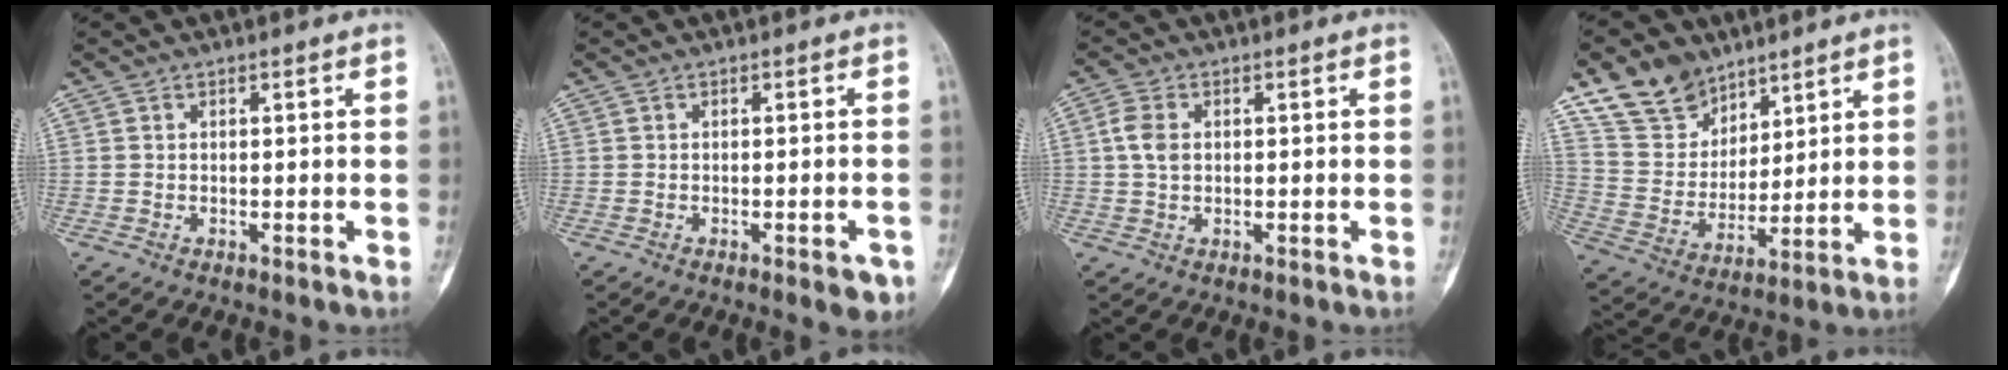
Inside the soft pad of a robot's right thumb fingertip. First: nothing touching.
{"total": 3.4, "force": [-1.7, 1.1, 2.7], "torque": [-0.026, 0.004, -0.018]}
{"total": 3.6, "force": [0.5, 2.4, 2.7], "torque": [-0.060, 0.003, 0.005]}
{"total": 13.1, "force": [9.3, 8.4, 3.6], "torque": [-0.034, -0.047, 0.189]}